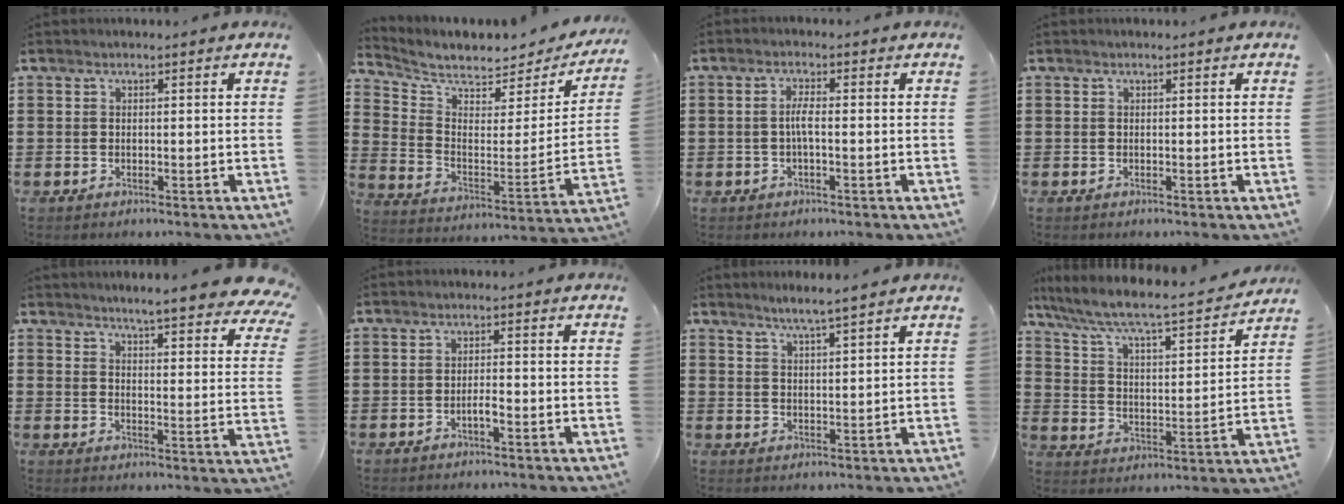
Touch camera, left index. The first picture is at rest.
{"total": 5.3, "force": [4.8, 1.2, 1.8], "torque": [-0.064, -0.044, 0.079]}
{"total": 2.6, "force": [-0.4, 0.4, 2.5], "torque": [-0.055, -0.002, -0.010]}
{"total": 0.0}
{"total": 5.7, "force": [5.2, -0.5, 2.3], "torque": [-0.058, -0.035, 0.088]}
{"total": 1.8, "force": [-1.0, 0.3, 1.5], "torque": [-0.028, 0.000, -0.017]}
{"total": 3.5, "force": [3.2, -0.5, 1.4], "torque": [-0.036, -0.006, 0.057]}
{"total": 5.9, "force": [5.0, 0.3, 3.0], "torque": [-0.082, -0.040, 0.074]}